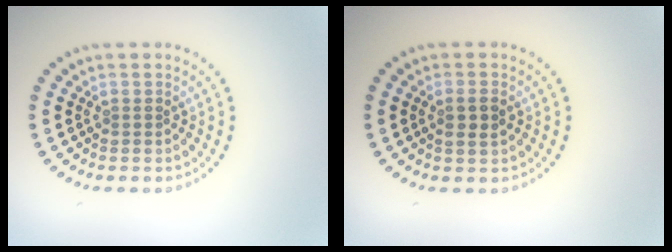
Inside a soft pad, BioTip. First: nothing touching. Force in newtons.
{"total": 1.8, "press": 1.7, "slide": 0.4}